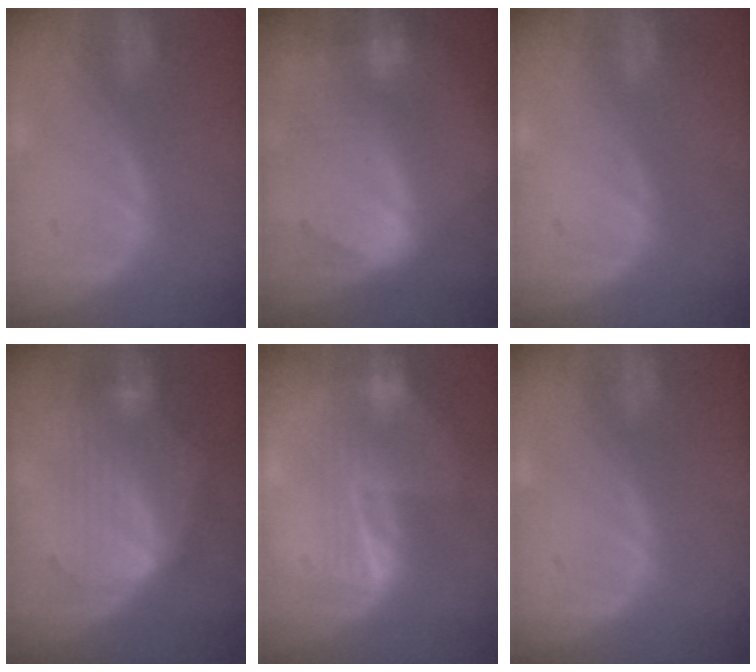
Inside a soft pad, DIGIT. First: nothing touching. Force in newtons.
{"total": 9.3, "press": 8.2, "slide": 4.4}
{"total": 0.0}
{"total": 7.0, "press": 7.0, "slide": 0.7}
{"total": 7.2, "press": 6.6, "slide": 2.9}
{"total": 0.0}